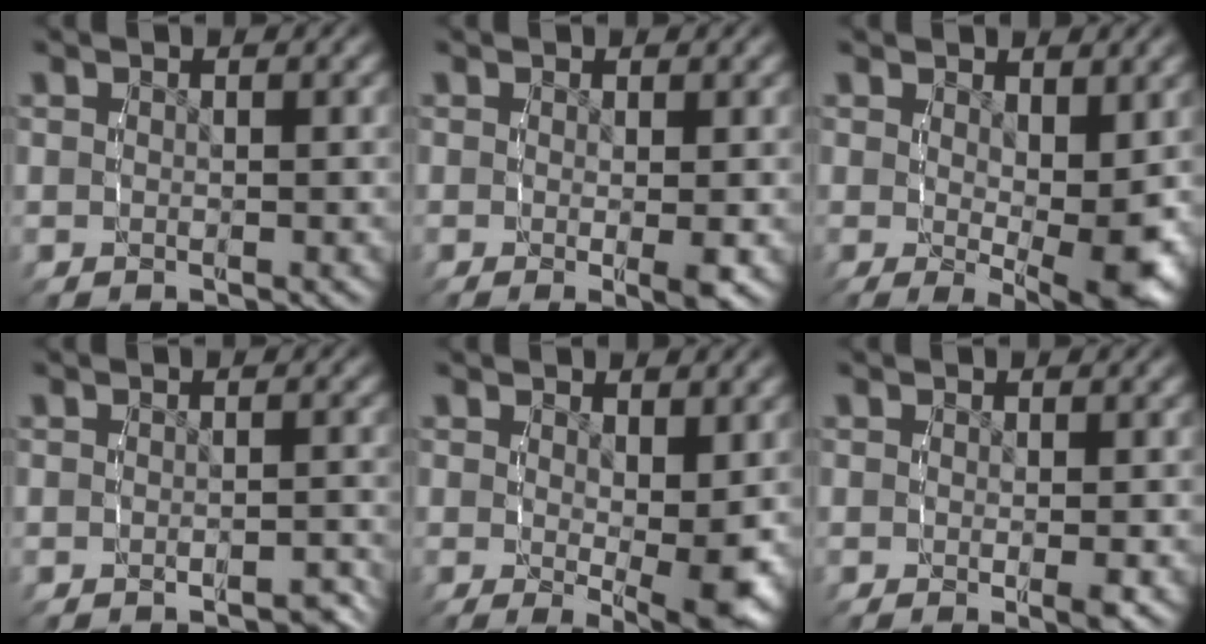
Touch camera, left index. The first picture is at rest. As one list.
[{"total": 1.3, "force": [0.0, -0.3, 1.2], "torque": [-0.016, -0.004, -0.002]}, {"total": 3.9, "force": [0.3, 0.5, 3.9], "torque": [-0.047, -0.018, 0.010]}, {"total": 1.3, "force": [-1.3, 0.2, 0.2], "torque": [-0.008, 0.005, -0.027]}, {"total": 3.3, "force": [0.3, 0.2, 3.2], "torque": [-0.037, -0.016, 0.009]}, {"total": 0.8, "force": [-0.1, -0.3, 0.8], "torque": [-0.011, 0.000, -0.004]}]